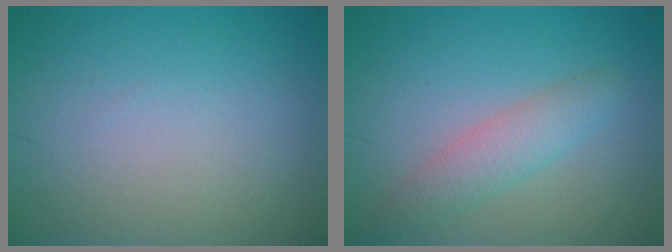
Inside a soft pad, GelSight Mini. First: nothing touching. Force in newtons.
{"total": 3.0, "press": 2.9, "slide": 0.2}